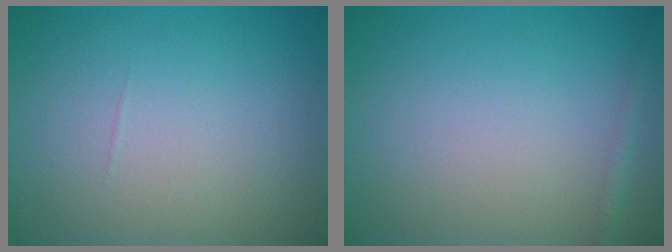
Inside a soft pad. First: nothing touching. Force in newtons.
{"total": 0.9, "press": 0.9, "slide": 0.1}